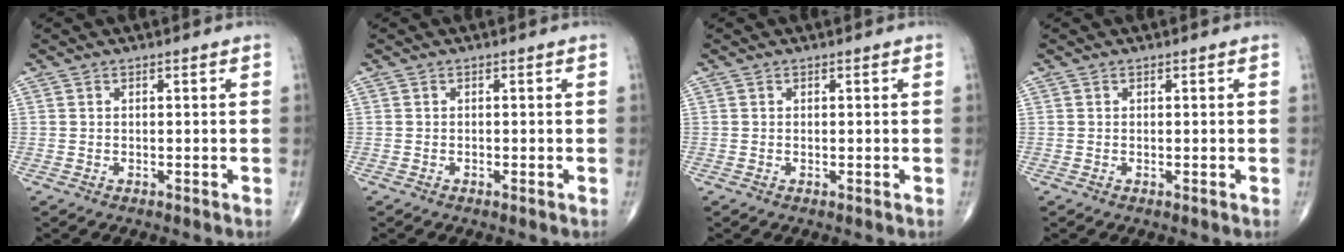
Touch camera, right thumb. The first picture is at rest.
{"total": 0.0}
{"total": 0.0}
{"total": 0.0}